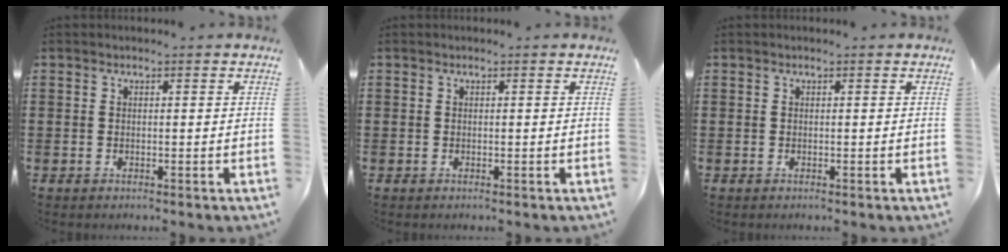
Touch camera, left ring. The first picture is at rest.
{"total": 0.0}
{"total": 0.0}